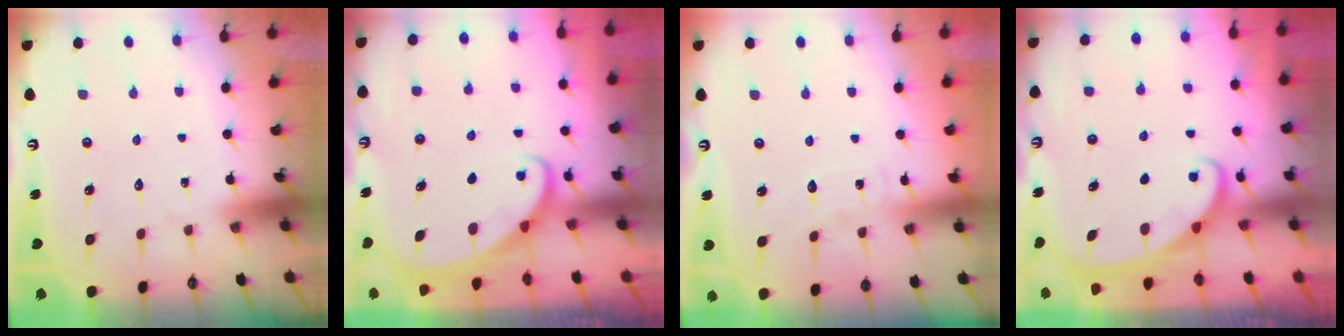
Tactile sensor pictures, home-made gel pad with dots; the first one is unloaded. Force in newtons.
{"total": 1.8, "press": 1.8, "slide": 0.2}
{"total": 5.0, "press": 5.0, "slide": 0.6}
{"total": 2.2, "press": 2.2, "slide": 0.3}